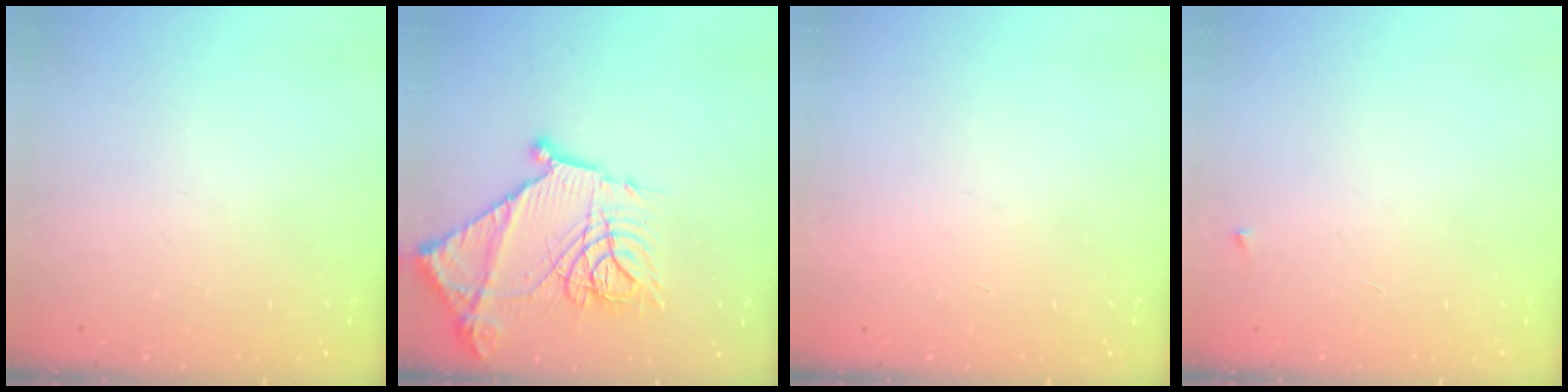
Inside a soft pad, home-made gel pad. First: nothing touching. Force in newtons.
{"total": 21.3, "press": 21.2, "slide": 1.6}
{"total": 1.5, "press": 1.5, "slide": 0.1}
{"total": 2.3, "press": 2.3, "slide": 0.3}